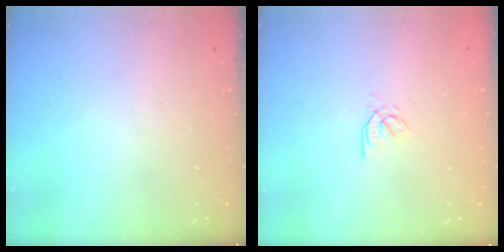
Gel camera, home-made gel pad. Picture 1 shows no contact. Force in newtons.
{"total": 2.2, "press": 2.2, "slide": 0.4}